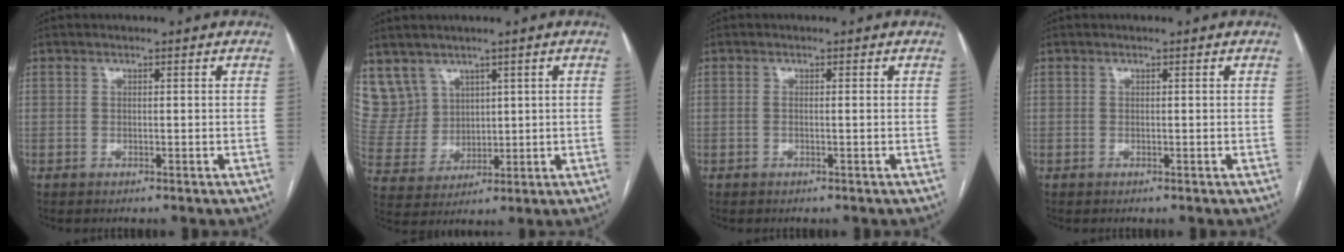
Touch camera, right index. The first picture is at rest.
{"total": 8.7, "force": [5.5, 6.8, 0.6], "torque": [-0.026, 0.030, 0.129]}
{"total": 0.7, "force": [-0.1, 0.0, 0.6], "torque": [-0.015, 0.000, -0.001]}
{"total": 0.0}